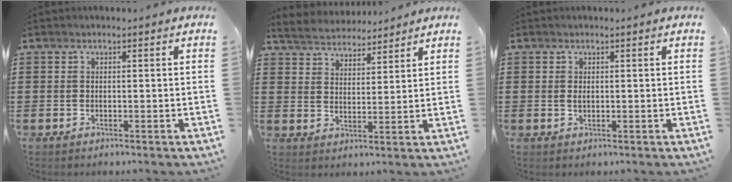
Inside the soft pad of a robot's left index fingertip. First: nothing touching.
{"total": 4.2, "force": [4.1, 0.7, -0.1], "torque": [-0.018, -0.018, 0.073]}
{"total": 0.7, "force": [0.1, 0.3, 0.7], "torque": [-0.015, 0.001, 0.001]}